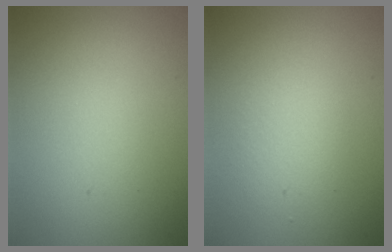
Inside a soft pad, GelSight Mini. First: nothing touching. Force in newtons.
{"total": 1.7, "press": 1.7, "slide": 0.1}